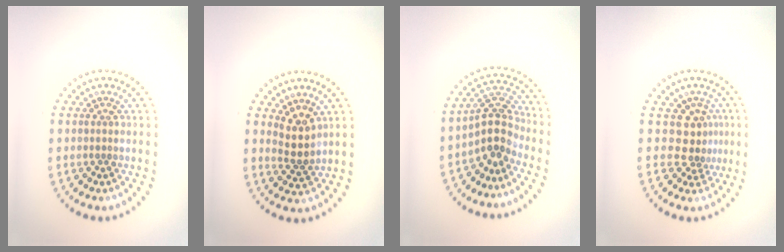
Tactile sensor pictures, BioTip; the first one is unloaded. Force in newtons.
{"total": 2.5, "press": 2.1, "slide": 1.5}
{"total": 3.6, "press": 3.1, "slide": 1.9}
{"total": 2.7, "press": 1.9, "slide": 2.0}